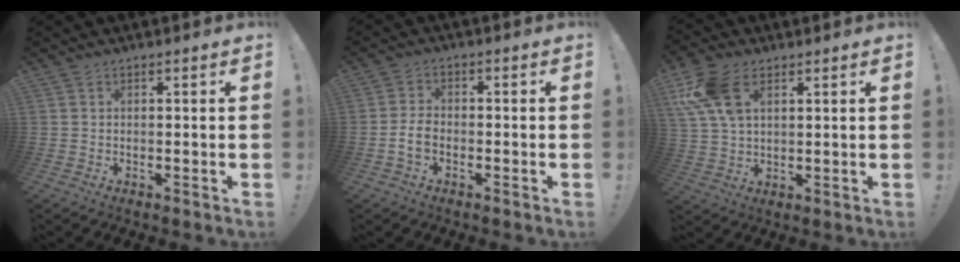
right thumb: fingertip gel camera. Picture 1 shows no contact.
{"total": 4.5, "force": [-1.9, 2.5, 3.2], "torque": [-0.068, 0.008, -0.032]}
{"total": 12.6, "force": [5.3, 7.3, 8.8], "torque": [-0.171, -0.009, 0.103]}